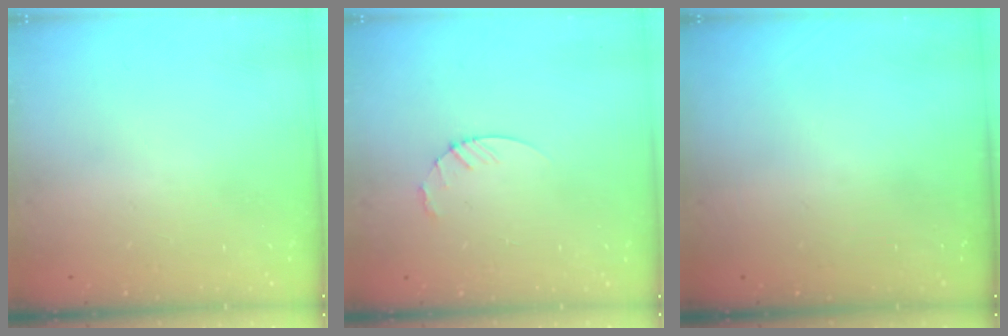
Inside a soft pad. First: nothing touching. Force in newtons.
{"total": 3.7, "press": 3.7, "slide": 0.5}
{"total": 0.0}